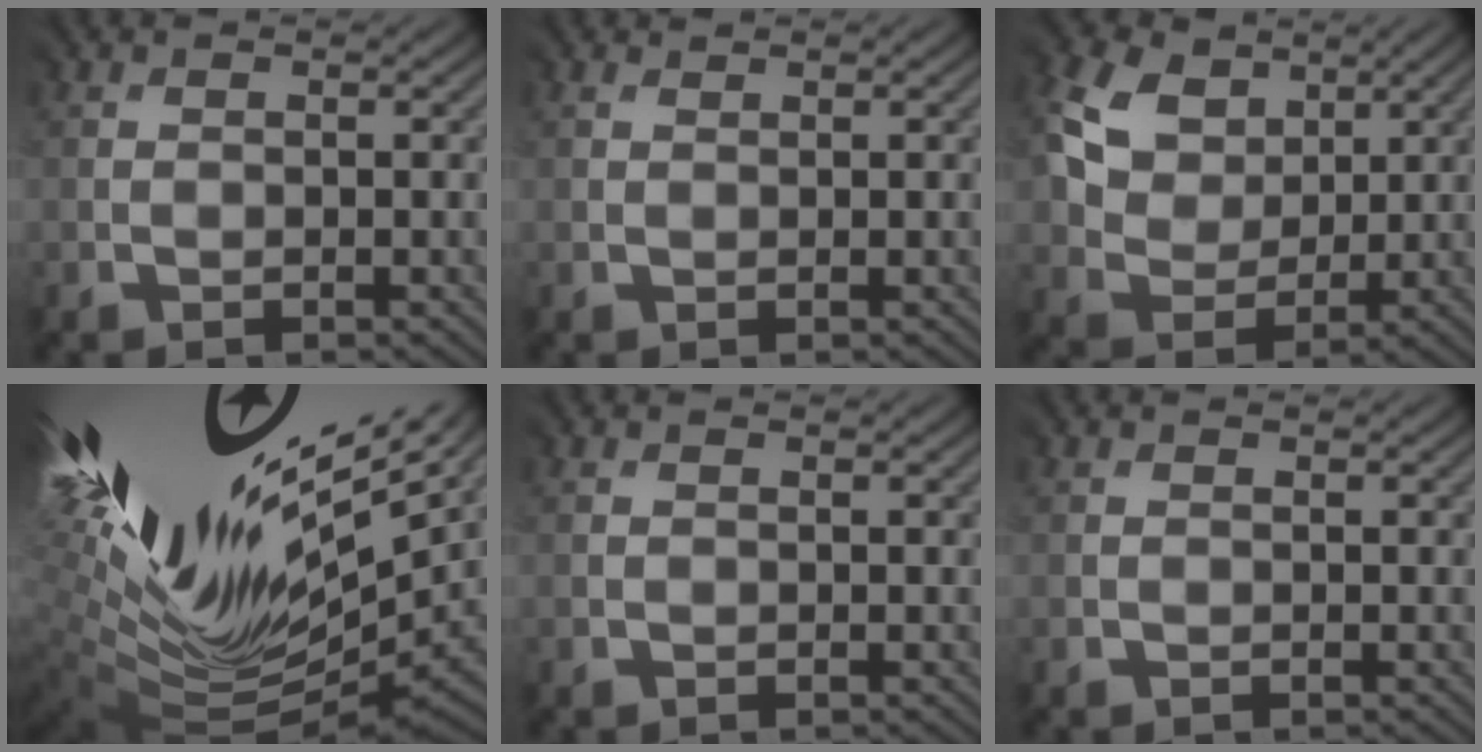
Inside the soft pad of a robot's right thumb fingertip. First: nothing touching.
{"total": 1.3, "force": [1.2, 0.4, -0.1], "torque": [-0.004, 0.001, 0.027]}
{"total": 9.9, "force": [4.9, 7.3, 4.5], "torque": [-0.144, 0.027, 0.085]}
{"total": 16.6, "force": [6.7, 7.2, 13.4], "torque": [-0.294, -0.008, 0.144]}
{"total": 0.0}
{"total": 0.0}